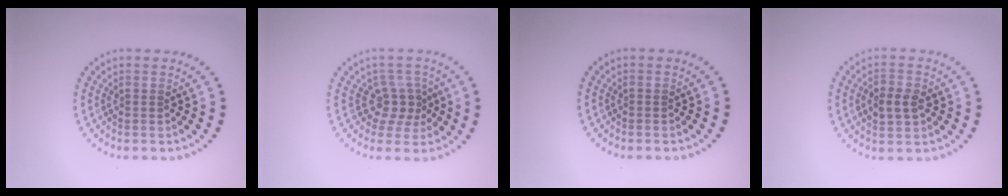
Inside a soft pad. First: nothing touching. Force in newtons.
{"total": 2.5, "press": 1.8, "slide": 1.7}
{"total": 0.0}
{"total": 2.5, "press": 2.5, "slide": 0.1}